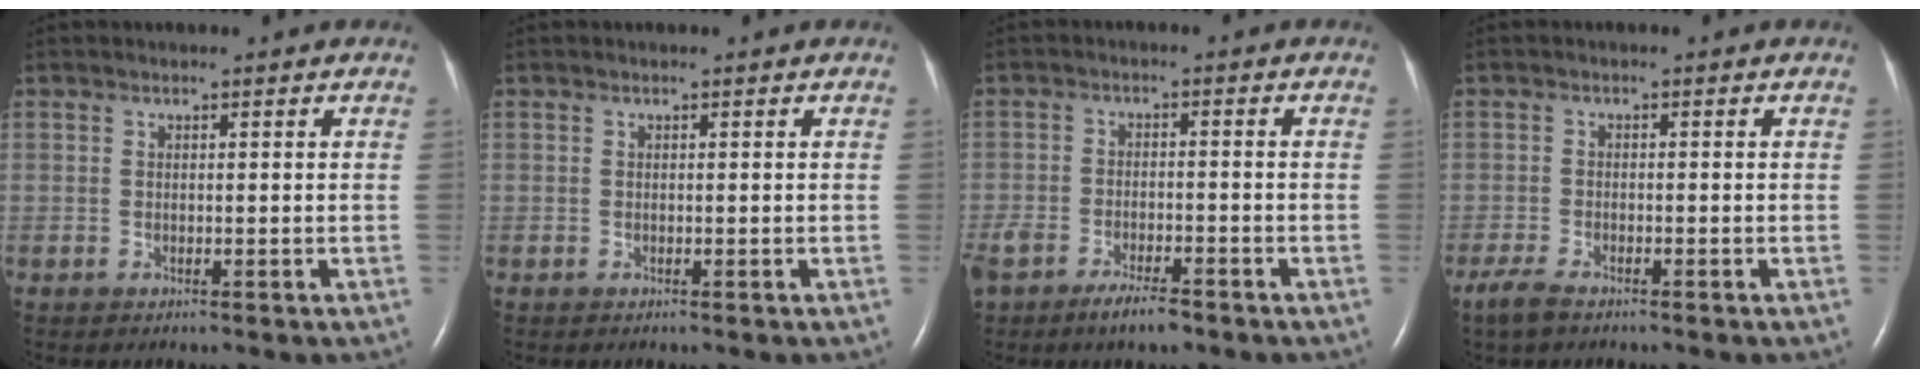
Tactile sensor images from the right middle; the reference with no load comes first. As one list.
[{"total": 0.0}, {"total": 6.3, "force": [-4.8, 1.9, 3.6], "torque": [-0.073, -0.006, -0.083]}, {"total": 3.4, "force": [-2.6, 0.9, 2.1], "torque": [-0.049, -0.009, -0.045]}]